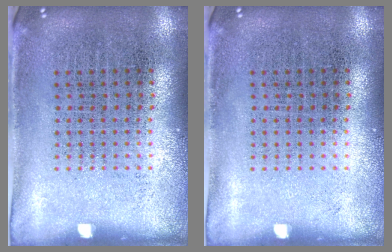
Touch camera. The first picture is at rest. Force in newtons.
{"total": 0.0}